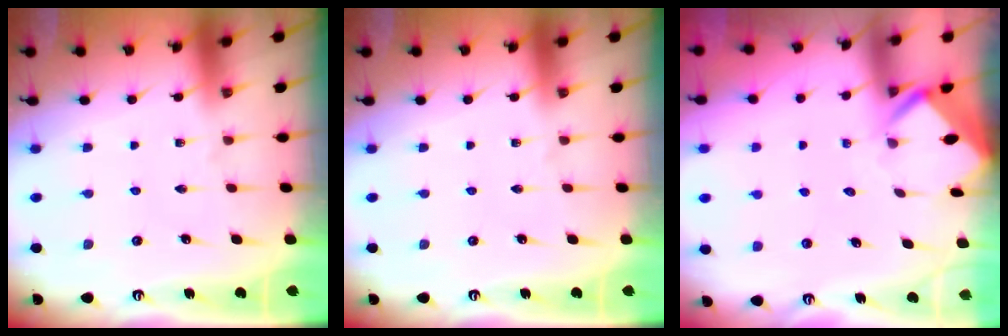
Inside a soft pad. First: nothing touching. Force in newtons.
{"total": 0.0}
{"total": 2.3, "press": 2.3, "slide": 0.2}